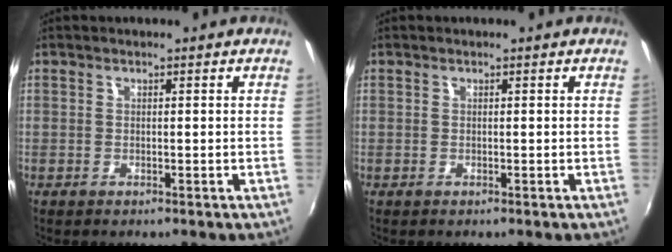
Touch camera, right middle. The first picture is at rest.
{"total": 0.0}